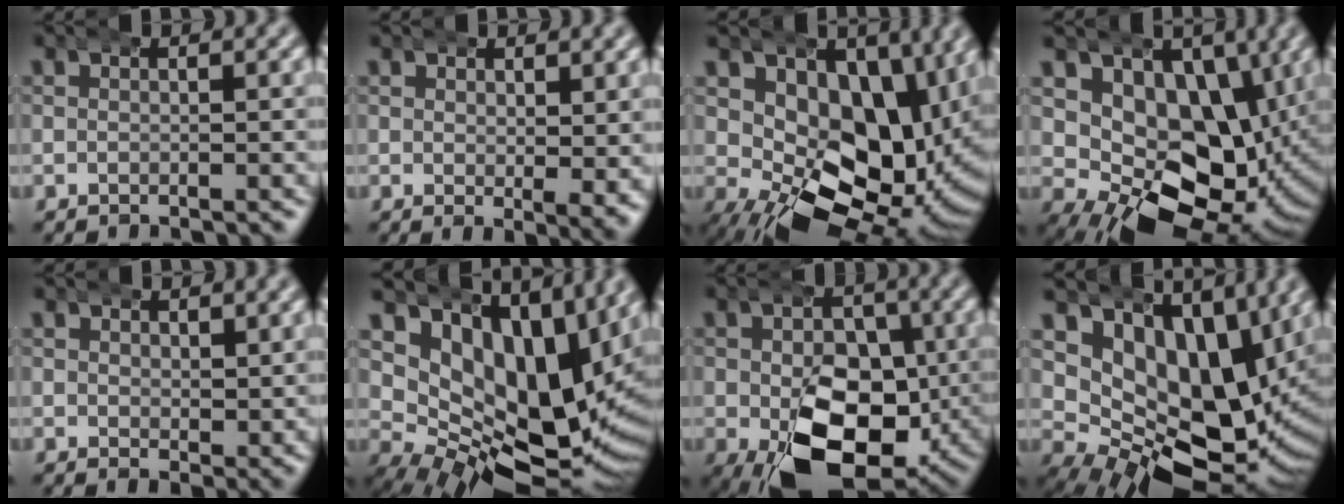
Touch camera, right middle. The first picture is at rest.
{"total": 2.2, "force": [1.7, 0.2, 1.4], "torque": [-0.009, -0.004, 0.029]}
{"total": 14.2, "force": [1.1, 9.3, 10.7], "torque": [-0.175, -0.047, 0.039]}
{"total": 14.2, "force": [0.8, 10.3, 9.8], "torque": [-0.179, -0.055, 0.029]}
{"total": 2.2, "force": [2.1, 0.3, 0.6], "torque": [0.004, -0.005, 0.038]}
{"total": 18.7, "force": [5.1, 11.8, 13.6], "torque": [-0.222, -0.014, 0.083]}
{"total": 11.3, "force": [-1.6, 7.1, 8.6], "torque": [-0.147, -0.043, -0.006]}
{"total": 17.8, "force": [3.1, 12.3, 12.5], "torque": [-0.218, -0.037, 0.058]}